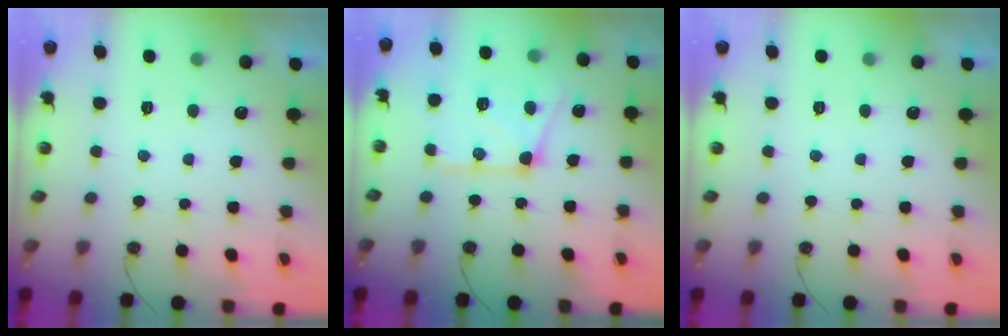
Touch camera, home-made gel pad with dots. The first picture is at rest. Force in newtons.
{"total": 15.9, "press": 15.8, "slide": 1.7}
{"total": 0.0}